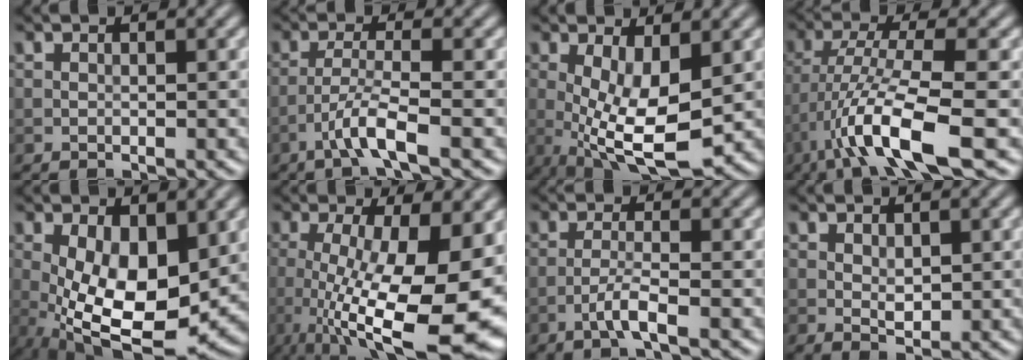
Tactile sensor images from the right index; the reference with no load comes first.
{"total": 3.4, "force": [-2.0, 0.1, 2.7], "torque": [-0.053, 0.010, -0.049]}
{"total": 8.2, "force": [-0.6, 3.2, 7.6], "torque": [-0.153, -0.016, -0.007]}
{"total": 8.3, "force": [-4.0, 1.3, 7.2], "torque": [-0.131, 0.004, -0.076]}
{"total": 10.7, "force": [-0.6, 5.5, 9.2], "torque": [-0.174, -0.028, 0.002]}
{"total": 15.5, "force": [-3.2, 5.1, 14.3], "torque": [-0.216, -0.025, -0.038]}
{"total": 2.2, "force": [-1.2, 0.1, 1.9], "torque": [-0.040, 0.007, -0.031]}
{"total": 1.5, "force": [0.5, 0.8, 1.1], "torque": [-0.021, -0.006, 0.013]}